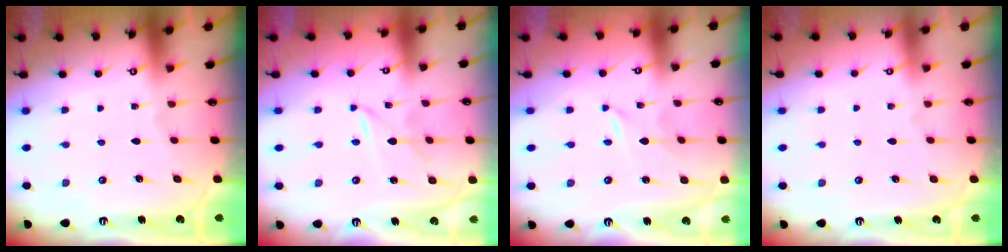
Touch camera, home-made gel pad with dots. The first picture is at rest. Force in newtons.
{"total": 2.7, "press": 2.7, "slide": 0.3}
{"total": 0.0}
{"total": 0.0}